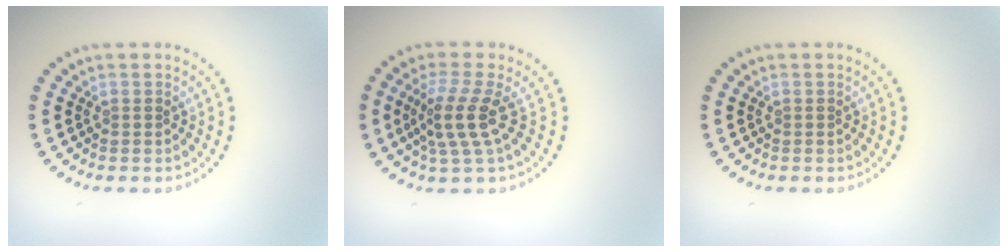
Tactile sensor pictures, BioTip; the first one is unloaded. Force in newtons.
{"total": 3.5, "press": 2.7, "slide": 2.3}
{"total": 0.0}